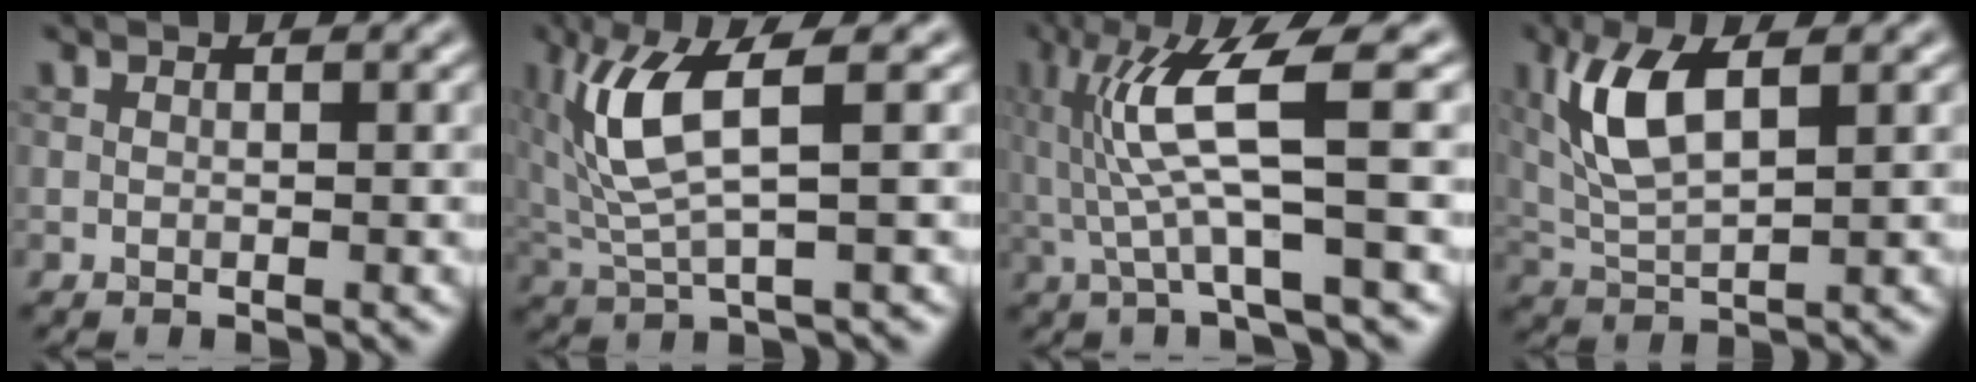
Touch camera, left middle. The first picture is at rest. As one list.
[{"total": 6.3, "force": [1.7, 1.6, 5.8], "torque": [-0.143, 0.001, 0.035]}, {"total": 6.0, "force": [0.1, 0.3, 6.0], "torque": [-0.133, 0.014, 0.006]}, {"total": 5.5, "force": [2.0, 2.0, 4.7], "torque": [-0.109, 0.005, 0.041]}]